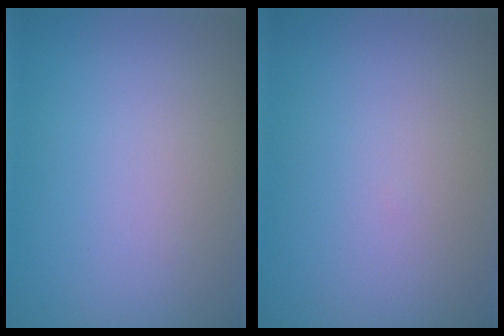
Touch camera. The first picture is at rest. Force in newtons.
{"total": 0.0}